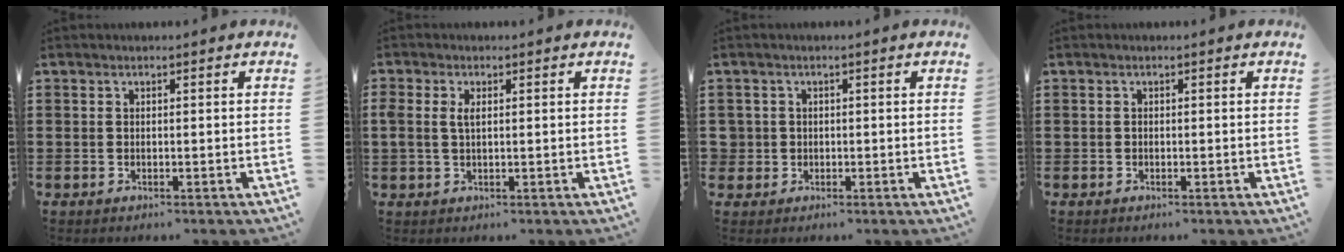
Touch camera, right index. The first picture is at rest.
{"total": 2.2, "force": [0.4, 1.2, 1.8], "torque": [-0.040, 0.008, 0.006]}
{"total": 1.7, "force": [-0.2, 1.7, 0.1], "torque": [-0.010, 0.007, -0.007]}
{"total": 0.0}